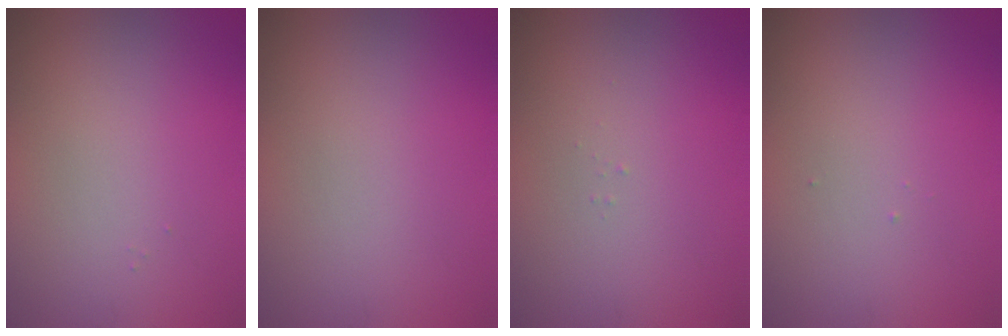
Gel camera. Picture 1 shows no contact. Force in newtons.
{"total": 0.0}
{"total": 0.0}
{"total": 0.0}